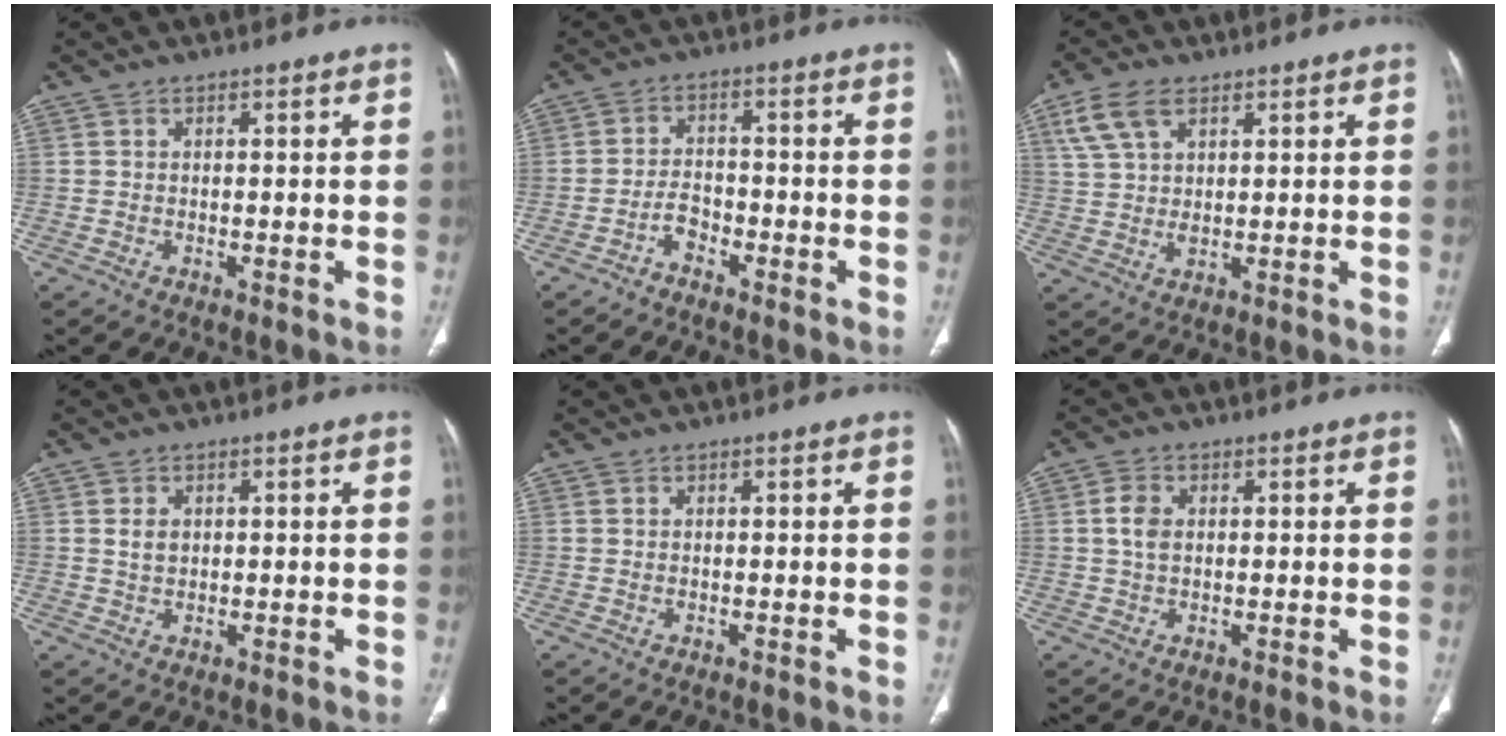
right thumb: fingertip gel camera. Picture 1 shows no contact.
{"total": 3.4, "force": [-2.5, 1.7, 1.5], "torque": [-0.024, 0.023, -0.046]}
{"total": 7.6, "force": [3.7, 4.0, 5.2], "torque": [-0.110, -0.004, 0.077]}
{"total": 2.4, "force": [0.6, 1.7, 1.5], "torque": [-0.018, -0.003, 0.015]}
{"total": 0.0}
{"total": 3.5, "force": [0.5, 2.4, 2.5], "torque": [-0.051, 0.005, 0.008]}